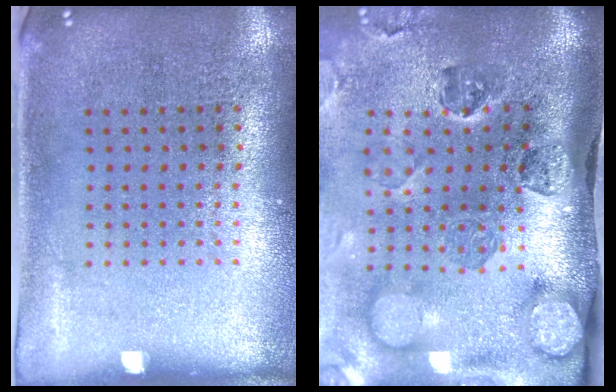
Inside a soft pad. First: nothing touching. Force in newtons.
{"total": 4.1, "press": 3.1, "slide": 2.6}